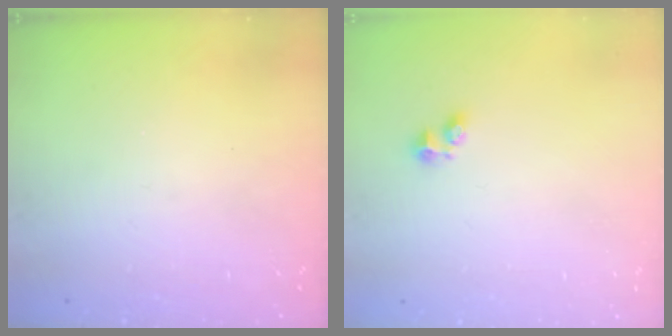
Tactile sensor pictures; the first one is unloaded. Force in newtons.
{"total": 2.2, "press": 2.2, "slide": 0.5}